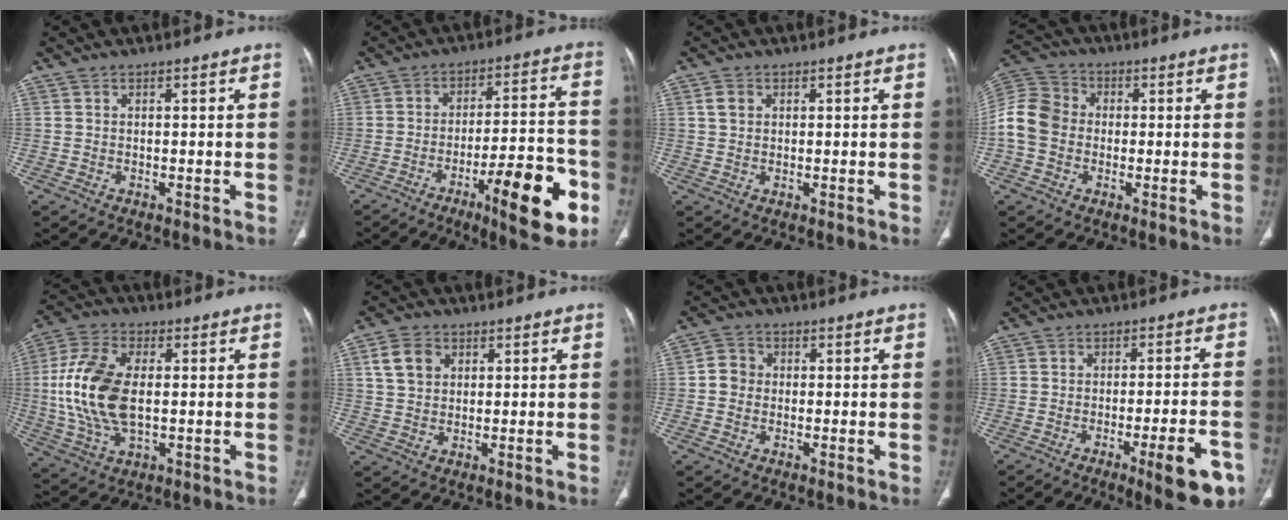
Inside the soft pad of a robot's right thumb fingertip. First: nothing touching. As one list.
[{"total": 17.4, "force": [-7.7, 4.0, 15.1], "torque": [-0.207, 0.034, -0.107]}, {"total": 2.2, "force": [0.7, 1.7, 1.1], "torque": [-0.016, 0.002, 0.016]}, {"total": 9.5, "force": [-0.9, 8.0, 5.0], "torque": [-0.095, 0.032, -0.029]}, {"total": 15.5, "force": [0.4, 8.5, 12.9], "torque": [-0.275, 0.003, 0.010]}, {"total": 5.6, "force": [2.0, 4.3, 3.0], "torque": [-0.041, 0.001, 0.038]}, {"total": 3.5, "force": [-0.3, 3.3, 1.3], "torque": [-0.005, 0.010, -0.011]}, {"total": 11.1, "force": [-5.6, 2.1, 9.3], "torque": [-0.114, 0.018, -0.071]}]